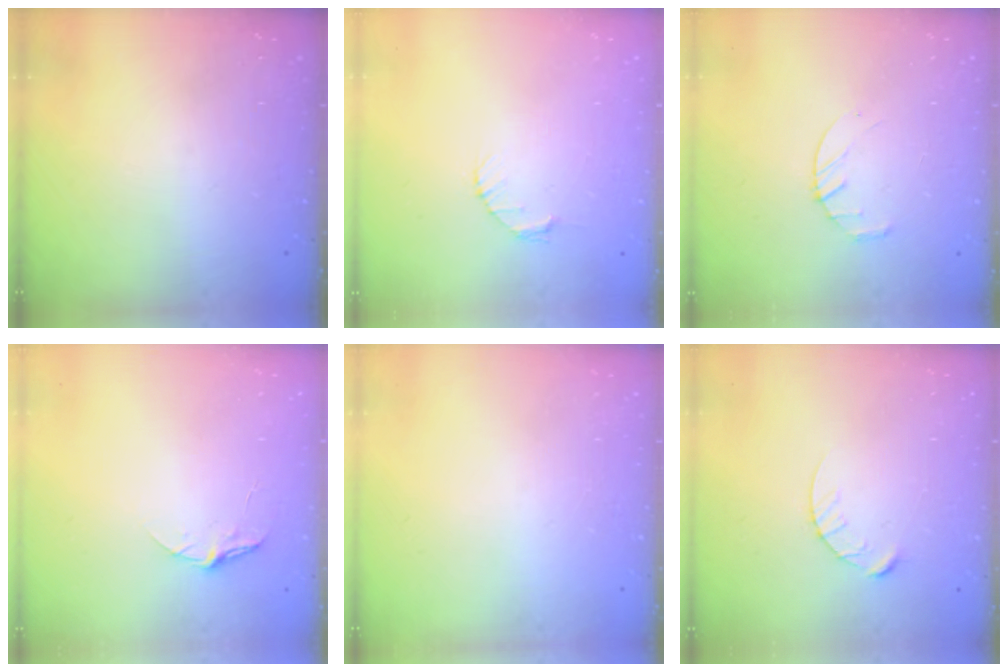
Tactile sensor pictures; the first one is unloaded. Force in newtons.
{"total": 2.7, "press": 2.7, "slide": 0.4}
{"total": 3.2, "press": 3.2, "slide": 0.5}
{"total": 5.3, "press": 5.2, "slide": 0.6}
{"total": 0.0}
{"total": 5.7, "press": 5.7, "slide": 0.5}